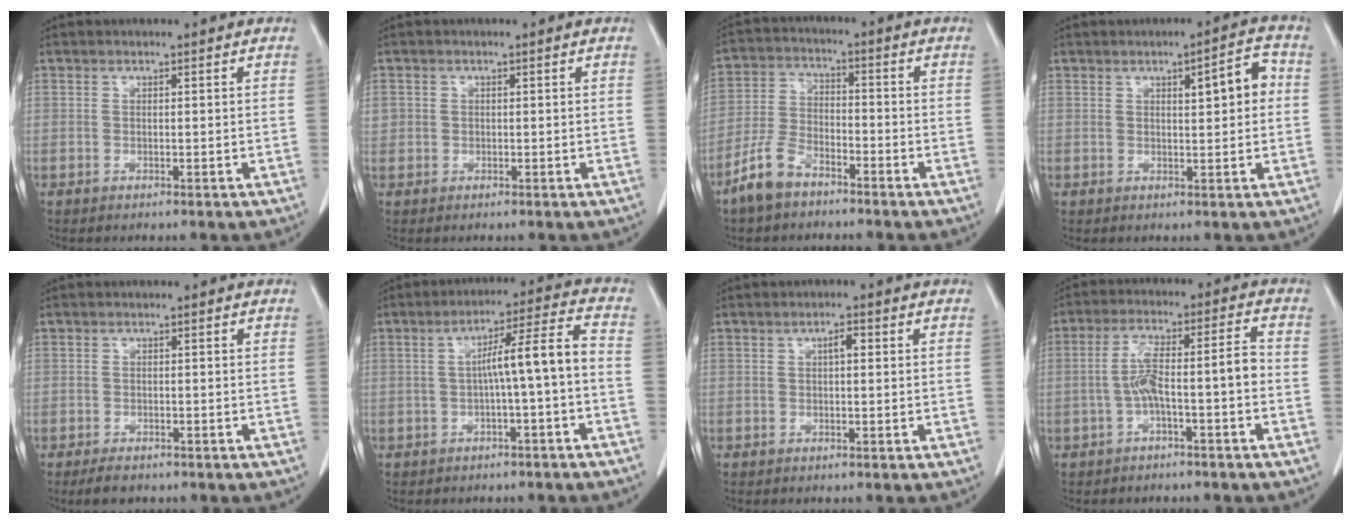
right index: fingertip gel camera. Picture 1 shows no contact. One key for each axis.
{"total": 1.8, "fx": 0.2, "fy": 1.7, "fz": 0.5, "tx": -0.004, "ty": 0.009, "tz": 0.007}
{"total": 7.3, "fx": -5.4, "fy": 3.3, "fz": 3.6, "tx": -0.093, "ty": 0.000, "tz": -0.108}
{"total": 5.1, "fx": 1.0, "fy": 1.2, "fz": 4.8, "tx": -0.068, "ty": 0.014, "tz": 0.014}
{"total": 2.3, "fx": -1.6, "fy": 1.2, "fz": 1.0, "tx": -0.023, "ty": -0.002, "tz": -0.021}
{"total": 7.6, "fx": -1.2, "fy": -0.3, "fz": 7.5, "tx": -0.119, "ty": 0.025, "tz": -0.015}
{"total": 1.7, "fx": 0.4, "fy": 0.5, "fz": 1.6, "tx": -0.027, "ty": 0.004, "tz": 0.006}
{"total": 7.7, "fx": -1.8, "fy": 0.9, "fz": 7.4, "tx": -0.136, "ty": 0.035, "tz": -0.029}